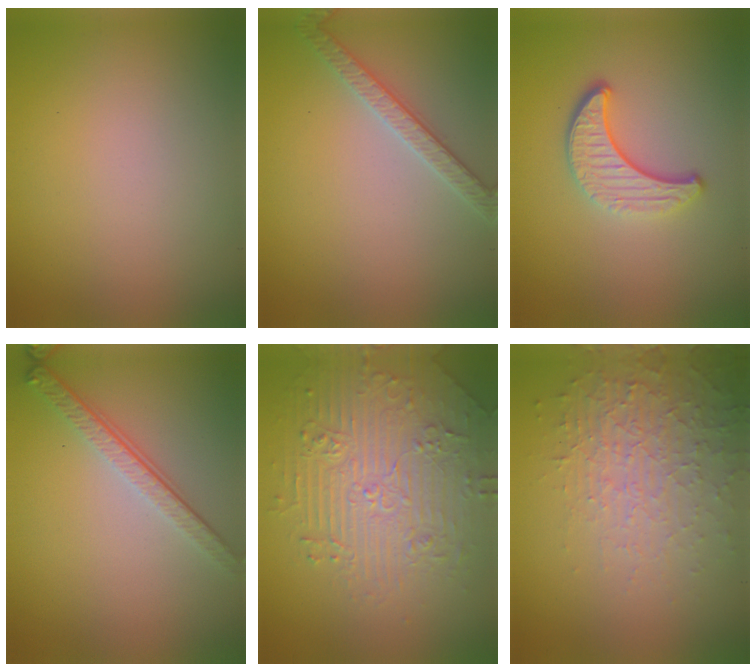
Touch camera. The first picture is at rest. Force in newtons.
{"total": 2.6, "press": 2.6, "slide": 0.5}
{"total": 4.0, "press": 2.9, "slide": 2.7}
{"total": 3.9, "press": 2.7, "slide": 2.8}
{"total": 4.6, "press": 4.5, "slide": 0.5}
{"total": 5.3, "press": 3.4, "slide": 4.0}